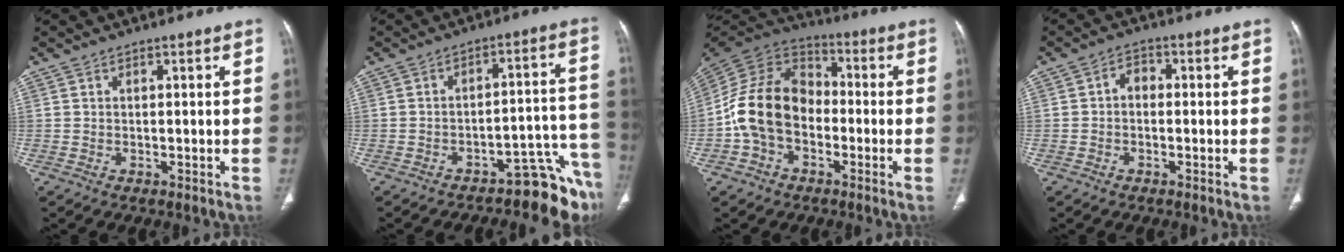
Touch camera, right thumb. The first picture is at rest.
{"total": 10.5, "force": [-9.0, 2.6, 4.8], "torque": [-0.015, 0.107, -0.124]}
{"total": 15.5, "force": [-3.1, 11.3, 10.2], "torque": [-0.179, 0.045, -0.069]}
{"total": 3.0, "force": [-0.3, 2.2, 1.9], "torque": [-0.019, 0.013, -0.015]}